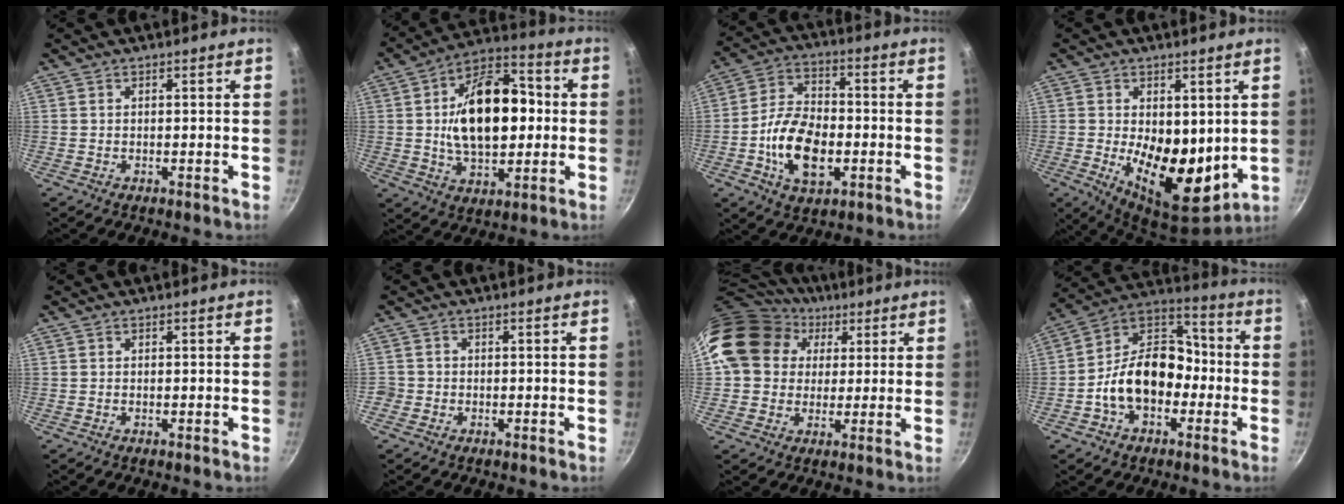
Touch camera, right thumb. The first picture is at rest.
{"total": 20.0, "force": [0.9, 11.8, 16.1], "torque": [-0.227, 0.023, 0.007]}
{"total": 13.9, "force": [-3.3, 8.3, 10.6], "torque": [-0.178, 0.026, -0.063]}
{"total": 15.0, "force": [0.3, 8.4, 12.4], "torque": [-0.165, -0.041, 0.016]}
{"total": 0.0}
{"total": 1.8, "force": [-0.7, 1.6, 0.3], "torque": [0.000, 0.007, -0.014]}
{"total": 17.8, "force": [4.9, 14.9, 8.4], "torque": [-0.129, 0.027, 0.079]}
{"total": 16.3, "force": [-4.0, 11.5, 10.8], "torque": [-0.131, 0.061, -0.085]}